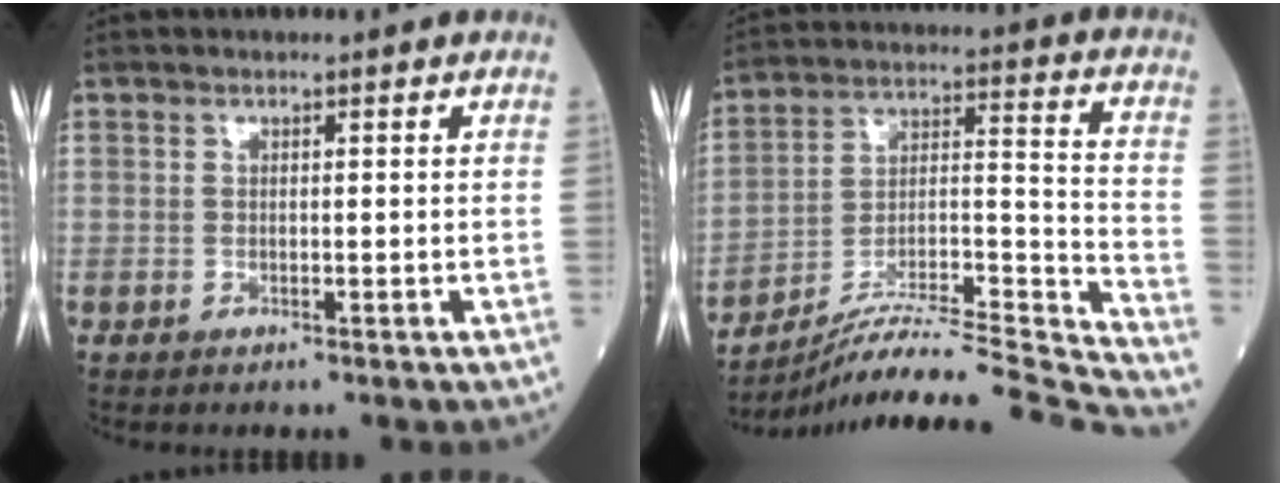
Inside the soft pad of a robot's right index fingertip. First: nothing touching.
{"total": 25.2, "force": [-23.9, -2.4, 7.7], "torque": [-0.102, -0.007, -0.367]}